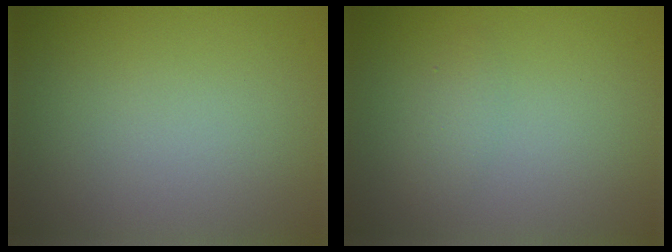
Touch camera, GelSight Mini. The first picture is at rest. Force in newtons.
{"total": 1.2, "press": 1.2, "slide": 0.1}